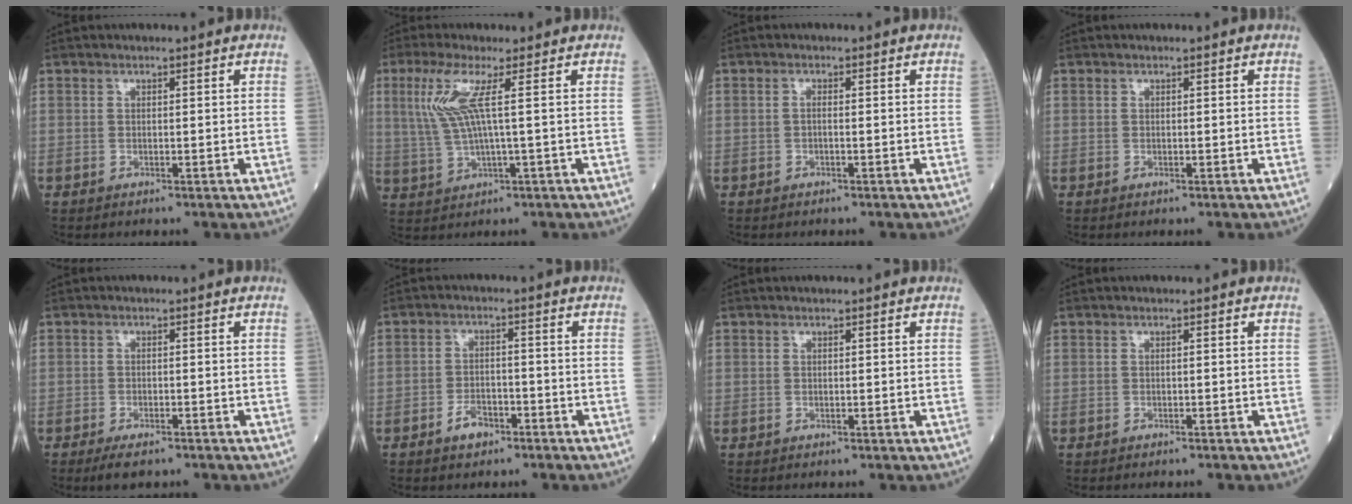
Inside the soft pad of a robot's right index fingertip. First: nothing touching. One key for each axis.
{"total": 6.5, "fx": 1.8, "fy": -0.2, "fz": 6.2, "tx": -0.148, "ty": 0.005, "tz": 0.039}
{"total": 0.7, "fx": -0.3, "fy": 0.1, "fz": 0.6, "tx": -0.011, "ty": 0.003, "tz": -0.008}
{"total": 0.0}
{"total": 3.6, "fx": -2.7, "fy": 1.0, "fz": 2.1, "tx": -0.038, "ty": -0.005, "tz": -0.043}
{"total": 3.6, "fx": -2.4, "fy": 1.8, "fz": 1.9, "tx": -0.034, "ty": 0.005, "tz": -0.040}
{"total": 0.0}
{"total": 1.1, "fx": -1.0, "fy": 0.1, "fz": 0.4, "tx": -0.008, "ty": -0.001, "tz": -0.013}